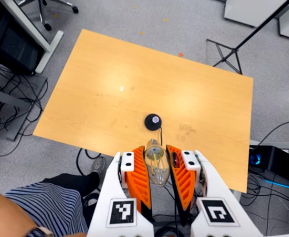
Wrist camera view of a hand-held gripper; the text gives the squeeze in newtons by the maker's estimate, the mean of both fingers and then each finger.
{"total": 24.4, "left": 27.0, "right": 21.8}